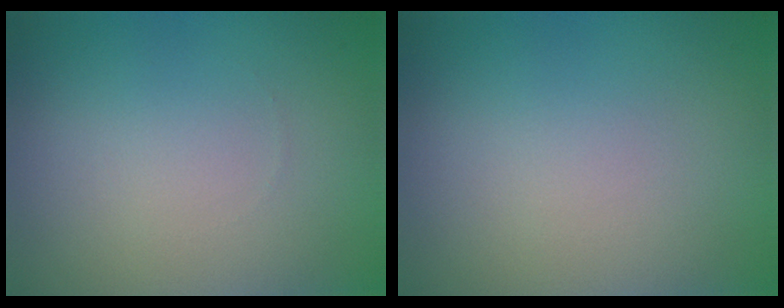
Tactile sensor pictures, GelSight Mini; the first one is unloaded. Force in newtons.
{"total": 0.0}